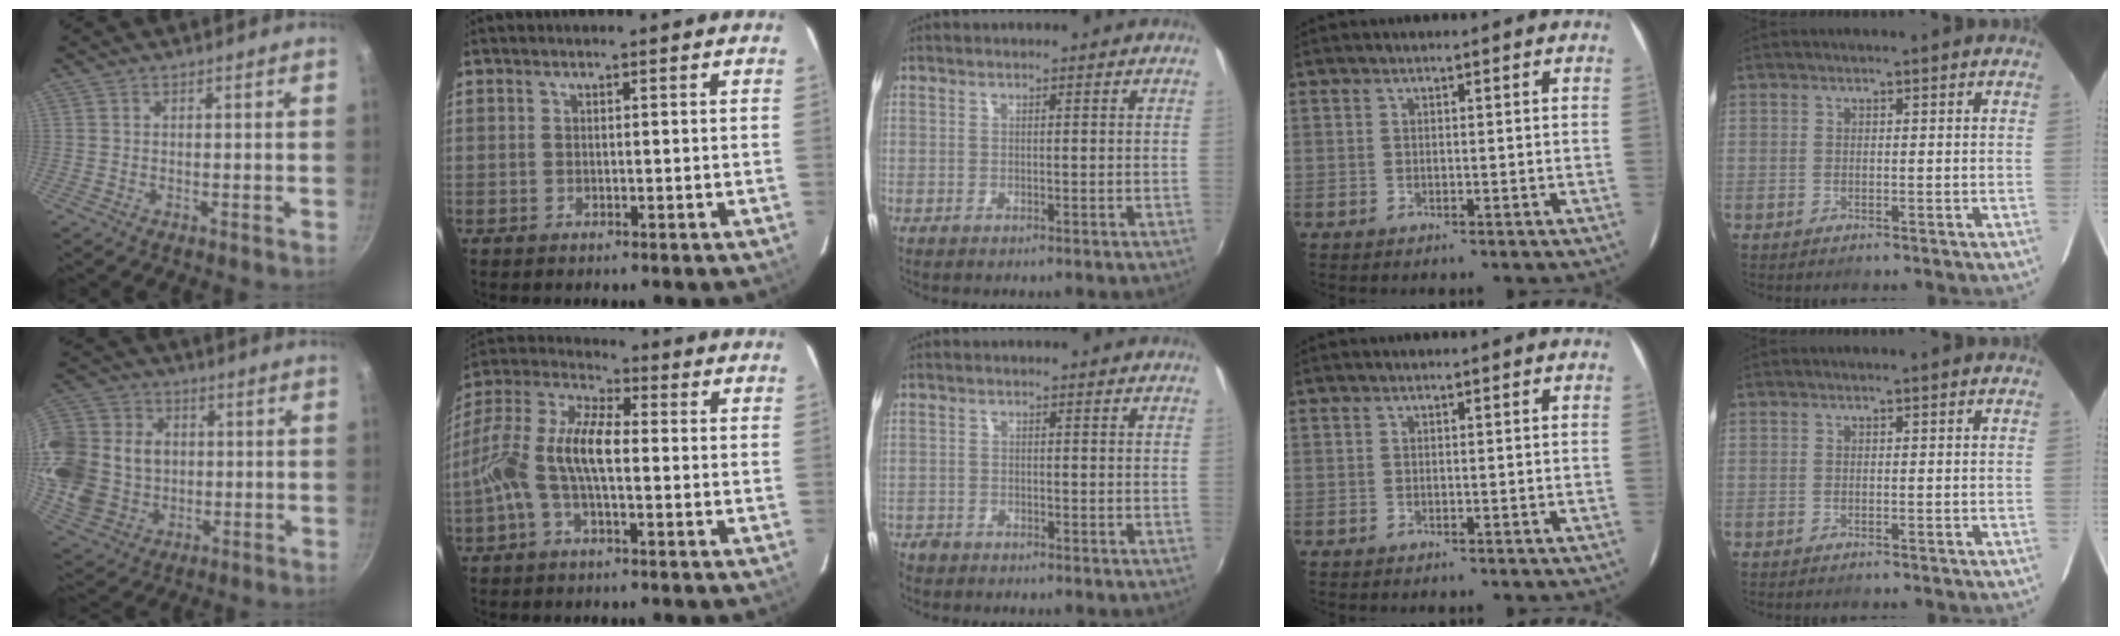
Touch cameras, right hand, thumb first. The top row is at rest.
{"thumb": {"total": 23.9, "force": [0.9, 20.2, 12.9], "torque": [-0.292, 0.027, 0.031]}, "index": {"total": 12.5, "force": [-1.8, 4.5, 11.5], "torque": [-0.239, 0.013, -0.040]}, "middle": {"total": 3.1, "force": [-2.7, 1.5, 0.5], "torque": [-0.021, -0.008, -0.053]}}